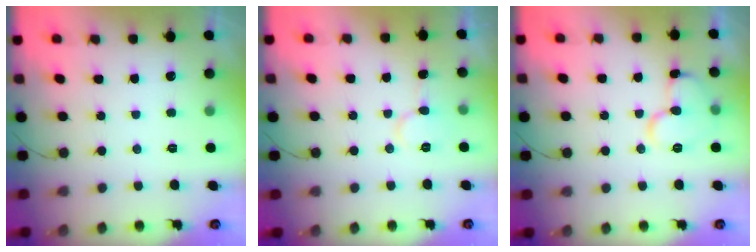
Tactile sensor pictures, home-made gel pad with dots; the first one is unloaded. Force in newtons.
{"total": 6.4, "press": 6.4, "slide": 0.5}
{"total": 10.5, "press": 10.5, "slide": 1.1}